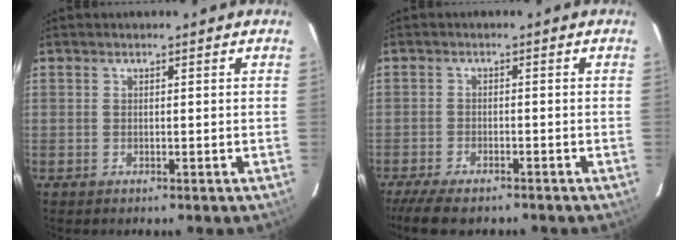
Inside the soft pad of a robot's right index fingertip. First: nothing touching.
{"total": 8.6, "force": [-7.1, 2.5, 4.2], "torque": [-0.107, -0.027, -0.124]}